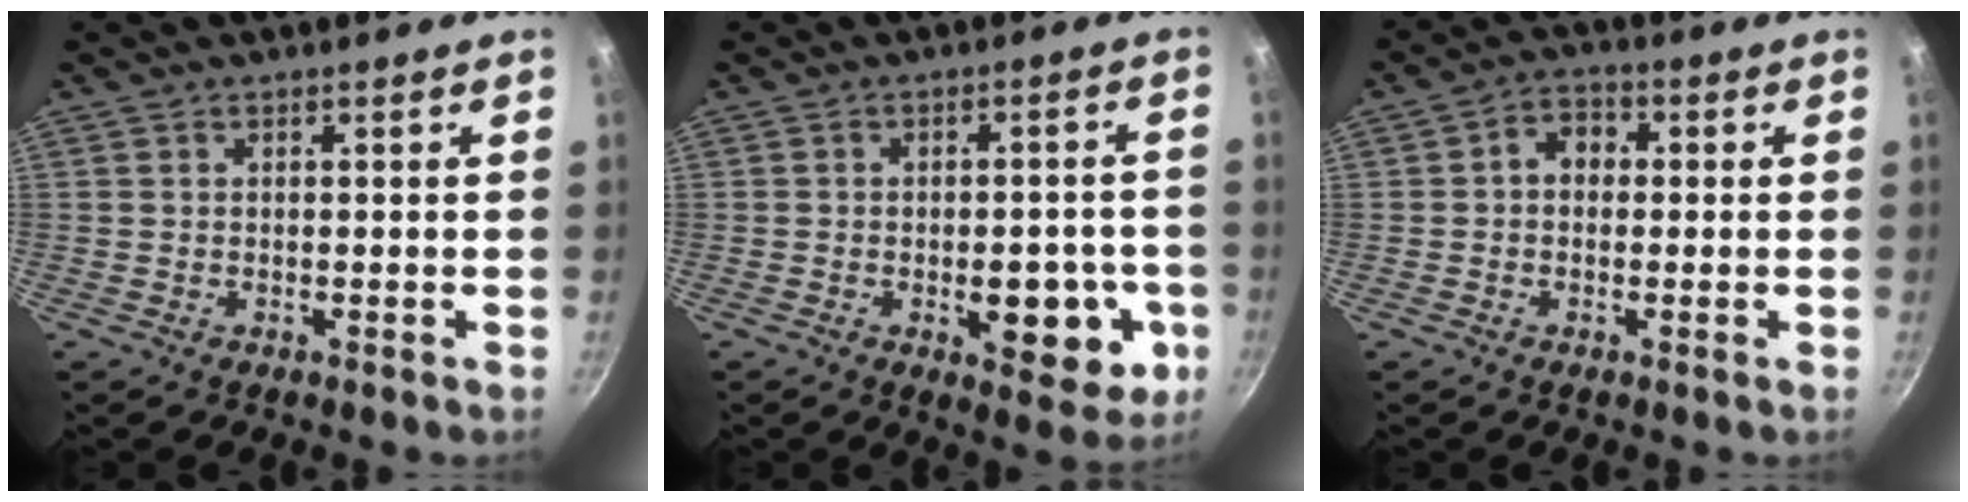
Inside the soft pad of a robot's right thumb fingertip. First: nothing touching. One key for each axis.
{"total": 11.5, "fx": -3.1, "fy": 5.8, "fz": 9.5, "tx": -0.085, "ty": 0.009, "tz": -0.035}
{"total": 4.8, "fx": 0.3, "fy": 3.9, "fz": 2.9, "tx": -0.021, "ty": 0.012, "tz": -0.006}